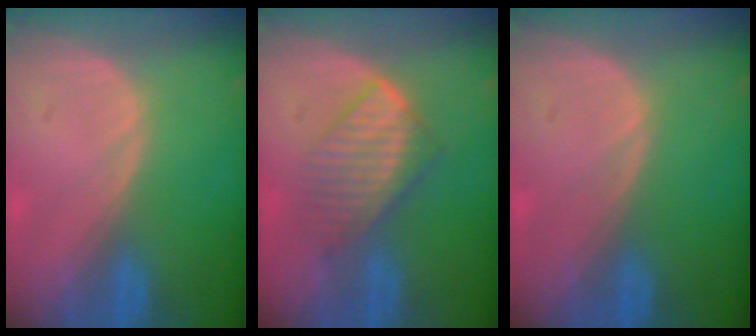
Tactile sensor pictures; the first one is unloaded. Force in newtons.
{"total": 6.0, "press": 5.9, "slide": 1.1}
{"total": 0.0}